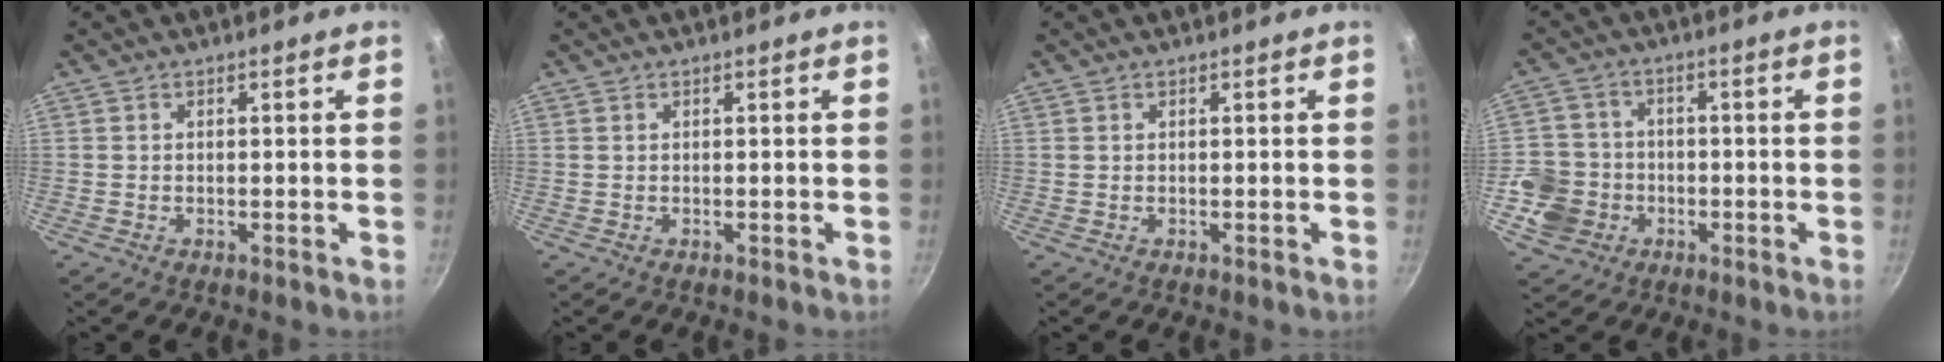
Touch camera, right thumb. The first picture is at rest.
{"total": 0.0}
{"total": 0.0}
{"total": 8.7, "force": [-3.0, 7.9, 2.3], "torque": [-0.016, 0.029, -0.060]}